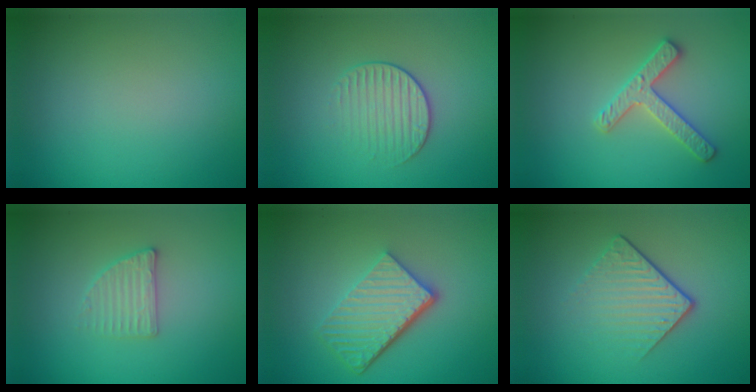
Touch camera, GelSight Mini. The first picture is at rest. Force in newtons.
{"total": 2.0, "press": 1.4, "slide": 1.4}
{"total": 2.7, "press": 2.7, "slide": 0.3}
{"total": 2.1, "press": 2.1, "slide": 0.4}
{"total": 5.5, "press": 3.9, "slide": 3.9}
{"total": 4.0, "press": 2.4, "slide": 3.2}